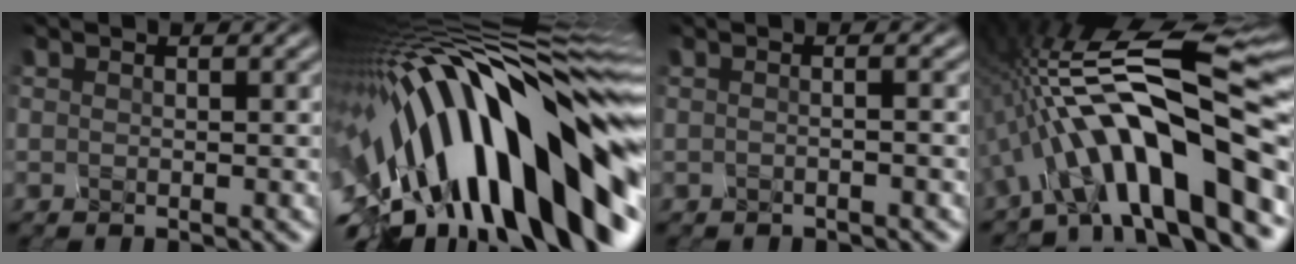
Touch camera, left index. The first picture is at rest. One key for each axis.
{"total": 19.1, "fx": -3.9, "fy": 7.6, "fz": 17.1, "tx": -0.242, "ty": 0.012, "tz": -0.078}
{"total": 3.5, "fx": 0.7, "fy": 1.9, "fz": 2.8, "tx": -0.011, "ty": 0.023, "tz": -0.025}
{"total": 14.7, "fx": -5.1, "fy": 3.8, "fz": 13.3, "tx": -0.200, "ty": 0.039, "tz": -0.090}